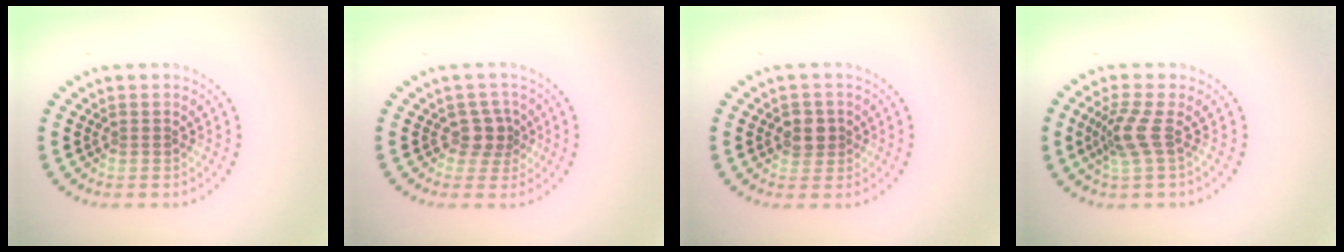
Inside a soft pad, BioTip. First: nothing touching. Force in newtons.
{"total": 2.1, "press": 1.7, "slide": 1.2}
{"total": 2.1, "press": 2.0, "slide": 0.8}
{"total": 2.6, "press": 1.9, "slide": 1.7}